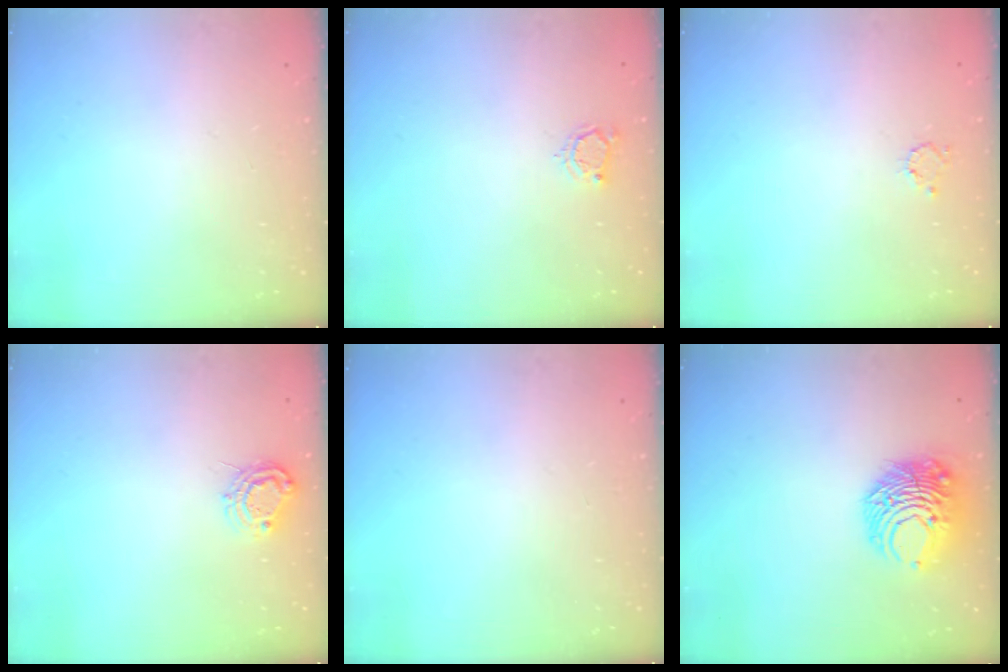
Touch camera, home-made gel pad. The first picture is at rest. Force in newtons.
{"total": 3.6, "press": 3.6, "slide": 0.5}
{"total": 2.6, "press": 2.6, "slide": 0.4}
{"total": 7.6, "press": 7.5, "slide": 0.6}
{"total": 0.0}
{"total": 10.4, "press": 10.4, "slide": 0.6}